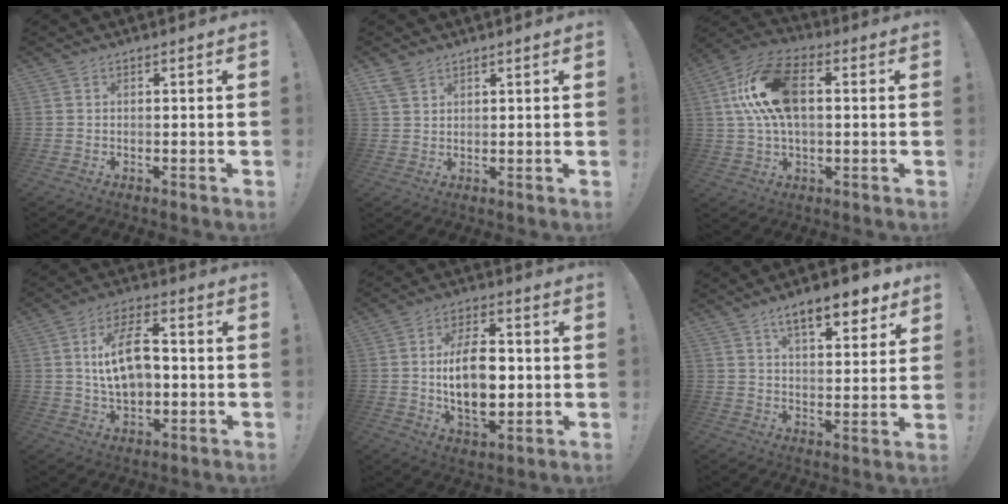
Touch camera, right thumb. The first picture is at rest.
{"total": 4.9, "force": [3.7, 2.9, 1.5], "torque": [-0.025, -0.016, 0.071]}
{"total": 17.3, "force": [2.5, 10.5, 13.5], "torque": [-0.245, 0.014, 0.042]}
{"total": 13.1, "force": [0.6, 7.8, 10.5], "torque": [-0.170, 0.008, 0.009]}
{"total": 16.0, "force": [-0.3, 9.2, 13.0], "torque": [-0.232, -0.004, -0.012]}
{"total": 11.6, "force": [7.4, 3.6, 8.2], "torque": [-0.120, -0.037, 0.122]}